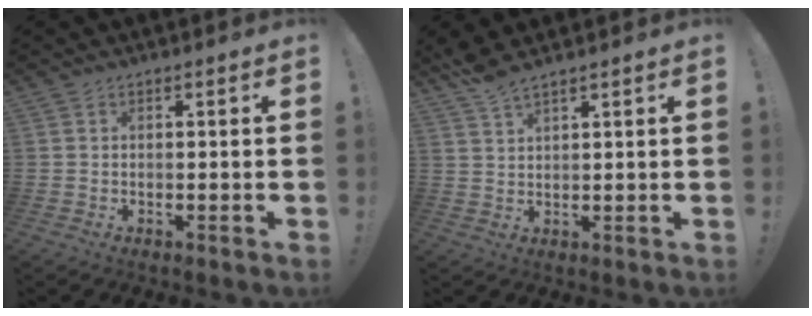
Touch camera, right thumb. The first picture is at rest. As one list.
[{"total": 4.2, "force": [3.9, 0.4, 1.6], "torque": [-0.045, -0.016, 0.073]}]